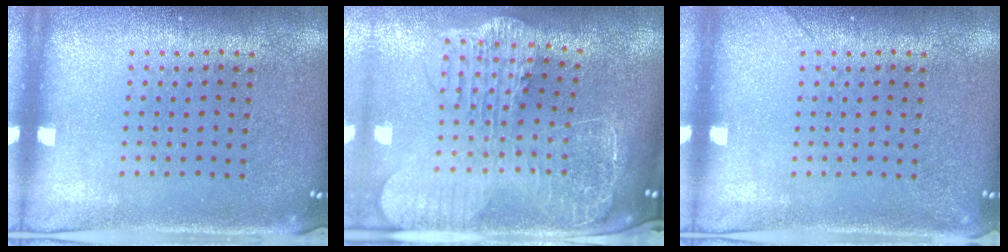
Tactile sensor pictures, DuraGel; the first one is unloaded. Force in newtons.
{"total": 3.9, "press": 3.1, "slide": 2.5}
{"total": 1.0, "press": 0.9, "slide": 0.3}